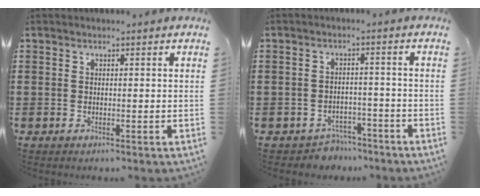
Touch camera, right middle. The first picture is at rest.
{"total": 3.1, "force": [-3.0, 0.8, -0.2], "torque": [-0.009, -0.002, -0.065]}